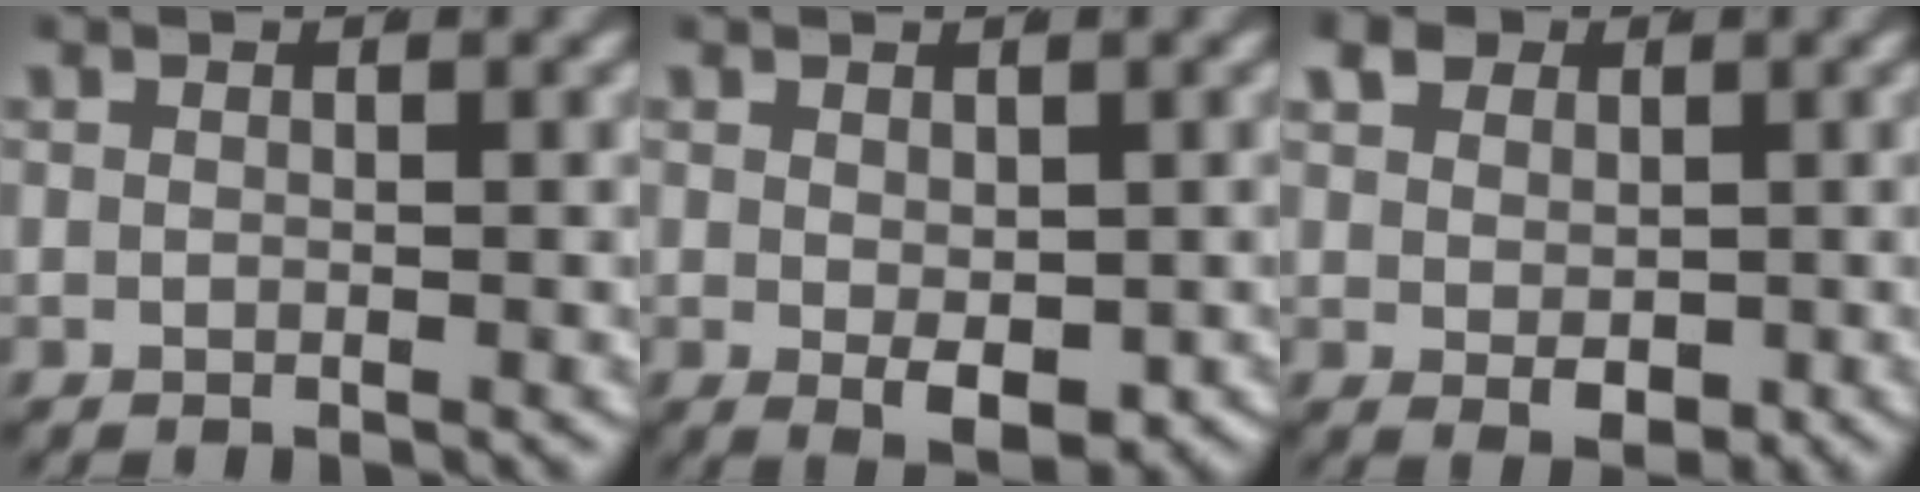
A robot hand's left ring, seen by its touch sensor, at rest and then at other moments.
{"total": 3.5, "force": [-1.3, 1.3, 3.0], "torque": [-0.047, -0.029, 0.000]}
{"total": 3.4, "force": [0.6, 2.3, 2.4], "torque": [-0.044, -0.019, 0.024]}